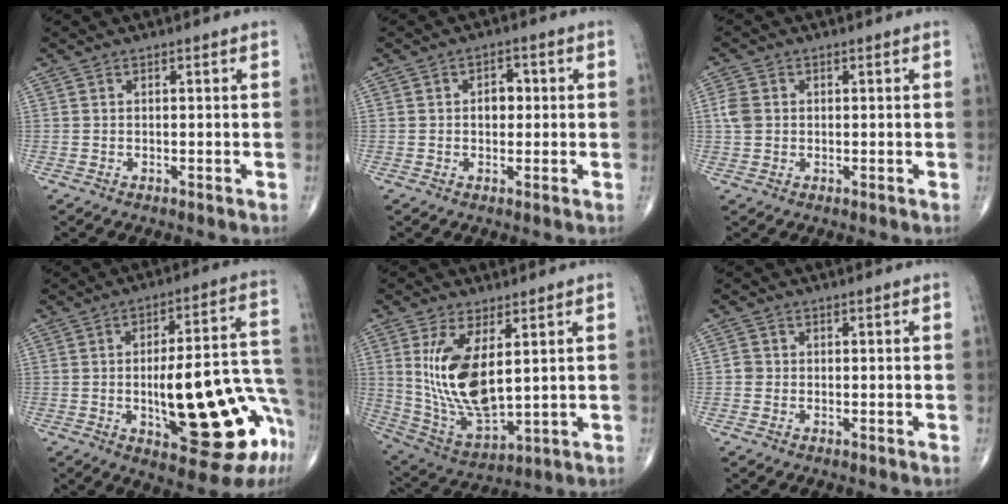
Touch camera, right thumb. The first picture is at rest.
{"total": 3.5, "force": [0.2, 2.5, 2.5], "torque": [-0.019, 0.008, -0.001]}
{"total": 3.4, "force": [0.3, 2.8, 1.9], "torque": [-0.041, 0.005, 0.003]}
{"total": 24.3, "force": [-6.7, 8.0, 22.0], "torque": [-0.240, 0.034, -0.075]}
{"total": 15.0, "force": [3.4, 6.7, 13.0], "torque": [-0.249, -0.024, 0.087]}
{"total": 1.4, "force": [-0.2, 1.4, 0.3], "torque": [0.002, 0.005, -0.006]}